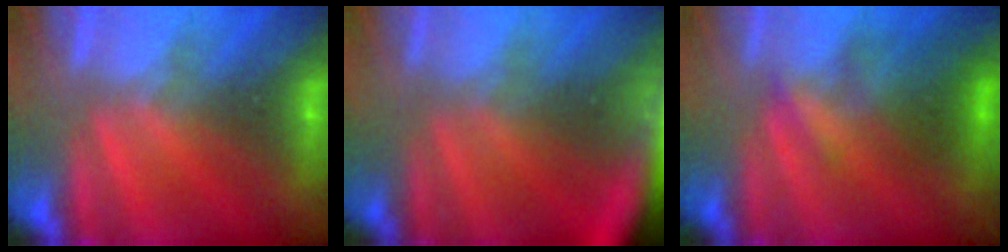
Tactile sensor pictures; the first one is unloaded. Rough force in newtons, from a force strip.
{"total": 6.1}
{"total": 3.1}